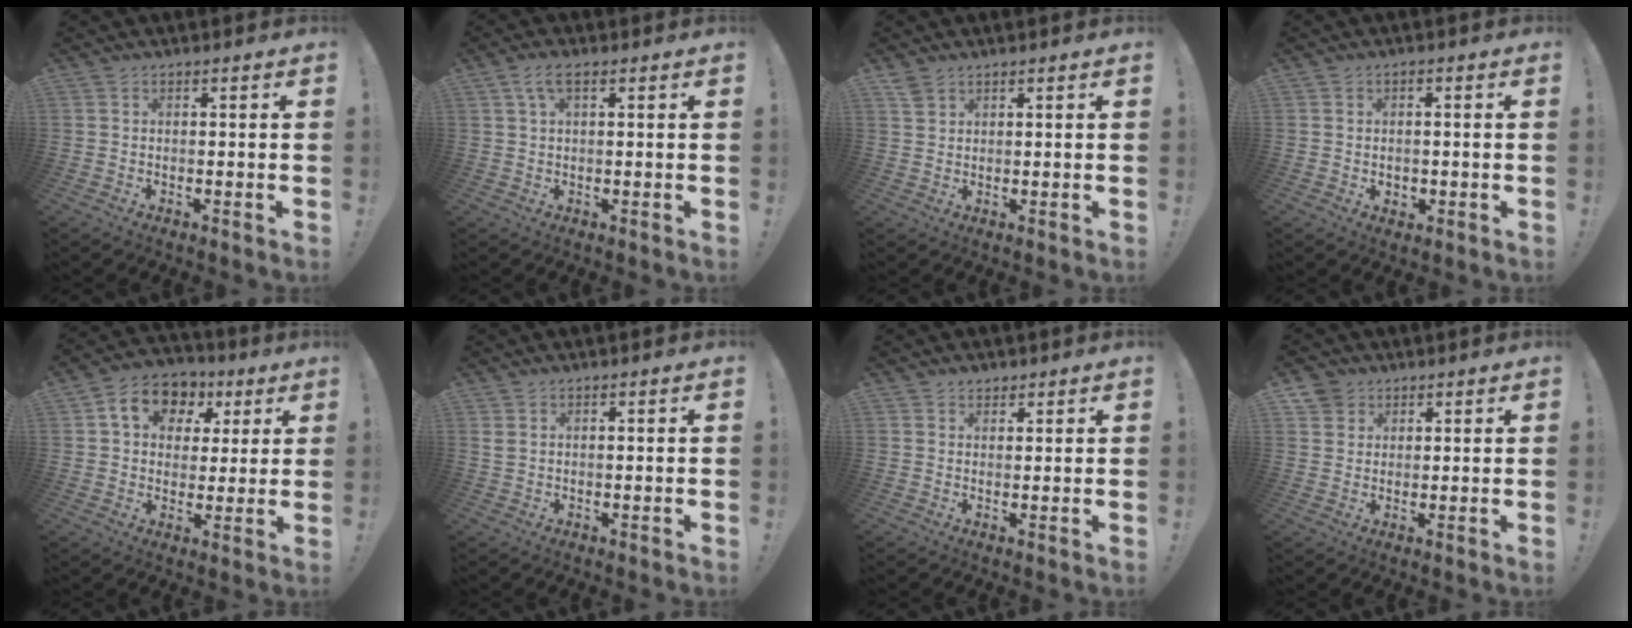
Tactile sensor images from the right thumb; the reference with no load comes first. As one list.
[{"total": 4.3, "force": [1.8, 1.9, 3.5], "torque": [-0.066, 0.004, 0.032]}, {"total": 2.8, "force": [2.2, 1.4, 1.1], "torque": [-0.019, -0.010, 0.042]}, {"total": 2.8, "force": [0.1, 2.7, 0.7], "torque": [0.001, -0.003, -0.001]}, {"total": 12.9, "force": [4.9, 10.0, 6.4], "torque": [-0.095, -0.008, 0.095]}, {"total": 1.6, "force": [0.8, 0.8, 1.1], "torque": [-0.019, 0.000, 0.015]}, {"total": 2.0, "force": [1.5, 1.2, 0.3], "torque": [-0.001, -0.007, 0.028]}, {"total": 4.4, "force": [2.7, 3.5, 0.3], "torque": [0.002, -0.015, 0.050]}]